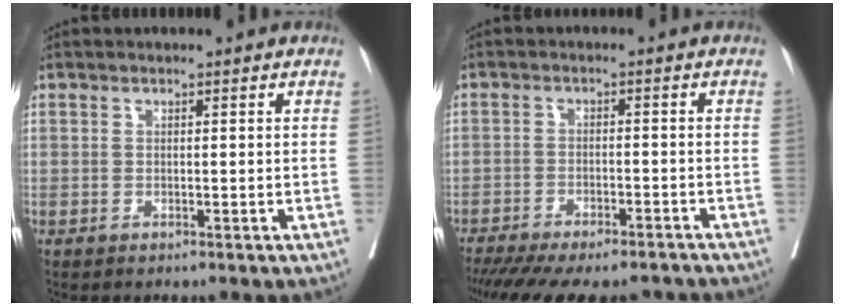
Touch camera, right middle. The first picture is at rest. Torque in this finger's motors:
{"motor_torque": [1.05, -1.09, 0.41, 0.06]}